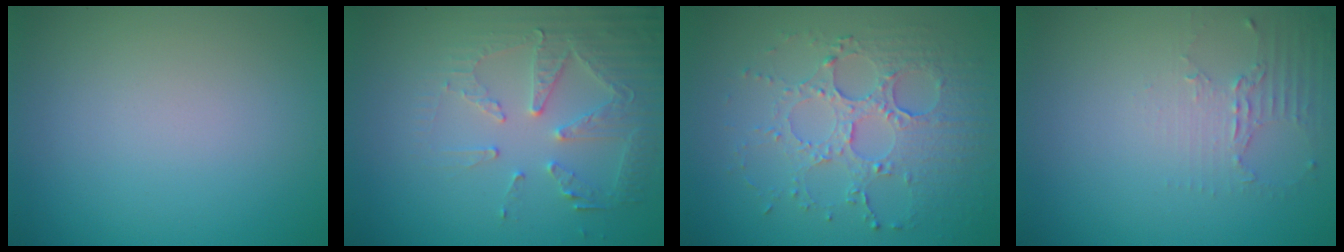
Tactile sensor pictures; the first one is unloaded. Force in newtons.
{"total": 4.5, "press": 3.5, "slide": 2.9}
{"total": 4.2, "press": 3.6, "slide": 2.1}
{"total": 2.2, "press": 1.6, "slide": 1.5}